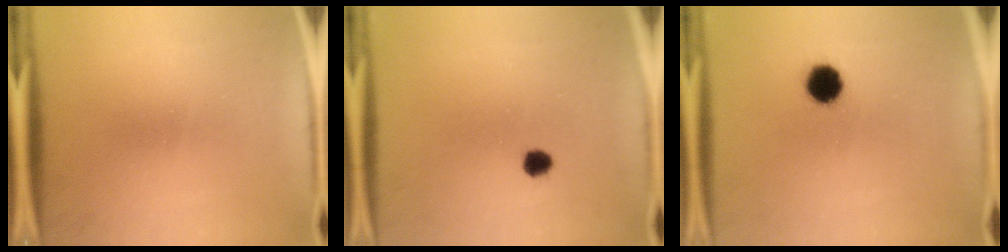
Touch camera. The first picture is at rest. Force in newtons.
{"total": 2.4}
{"total": 6.6}